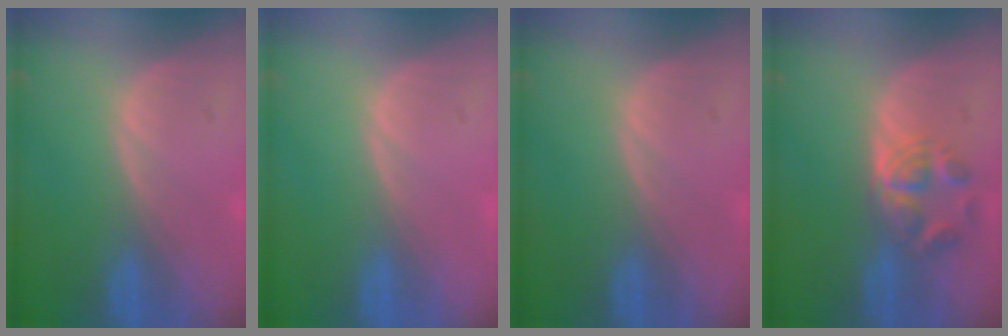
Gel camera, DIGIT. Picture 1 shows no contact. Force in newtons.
{"total": 0.0}
{"total": 0.0}
{"total": 5.9, "press": 4.8, "slide": 3.4}